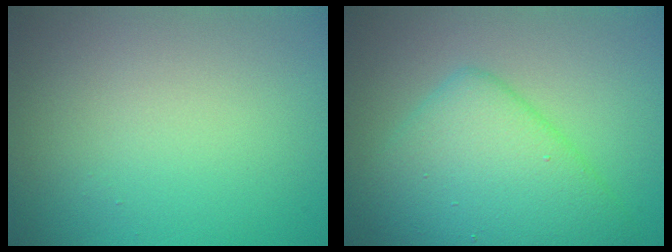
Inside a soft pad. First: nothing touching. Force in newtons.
{"total": 6.8, "press": 6.8, "slide": 0.1}